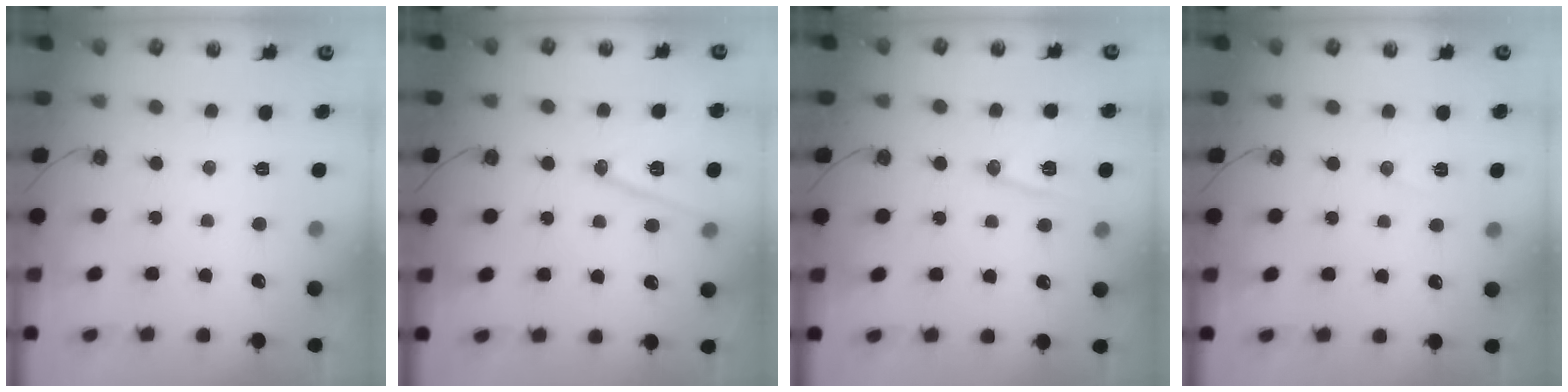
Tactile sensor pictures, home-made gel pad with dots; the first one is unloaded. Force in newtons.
{"total": 11.9, "press": 11.5, "slide": 3.2}
{"total": 11.9, "press": 11.8, "slide": 0.8}
{"total": 6.1, "press": 4.2, "slide": 4.4}